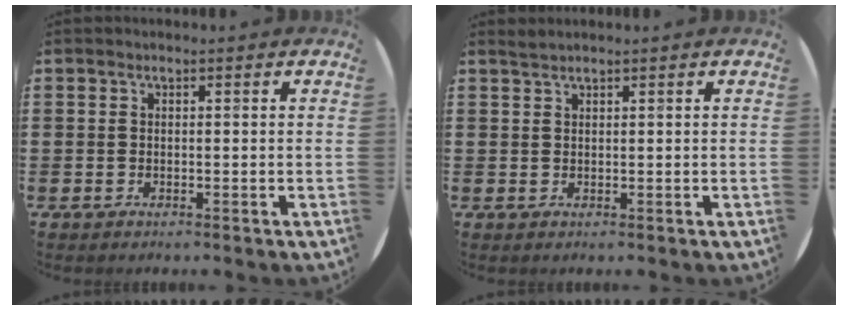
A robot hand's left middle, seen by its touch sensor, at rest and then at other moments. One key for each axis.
{"total": 0.8, "fx": 0.8, "fy": -0.2, "fz": 0.1, "tx": -0.001, "ty": -0.001, "tz": 0.016}